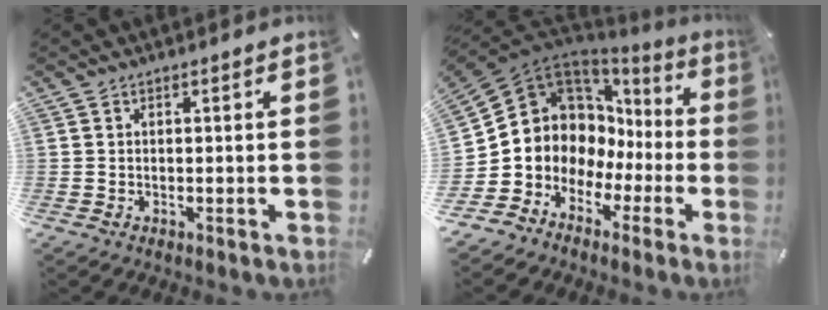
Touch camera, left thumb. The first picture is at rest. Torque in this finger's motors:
{"motor_torque": [0.31, 2.55, 1.45, 1.33, 0.47]}